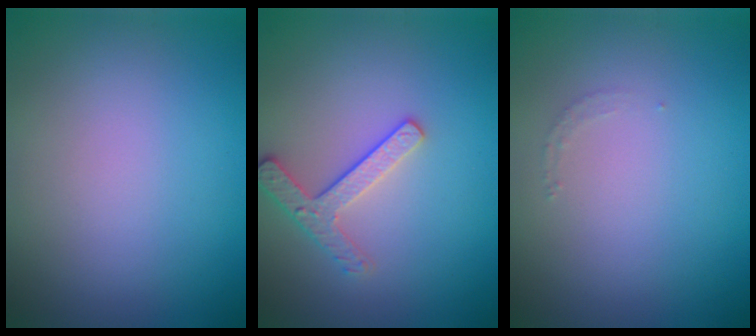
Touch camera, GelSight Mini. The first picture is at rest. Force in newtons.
{"total": 2.5, "press": 2.4, "slide": 0.7}
{"total": 0.8, "press": 0.8, "slide": 0.1}